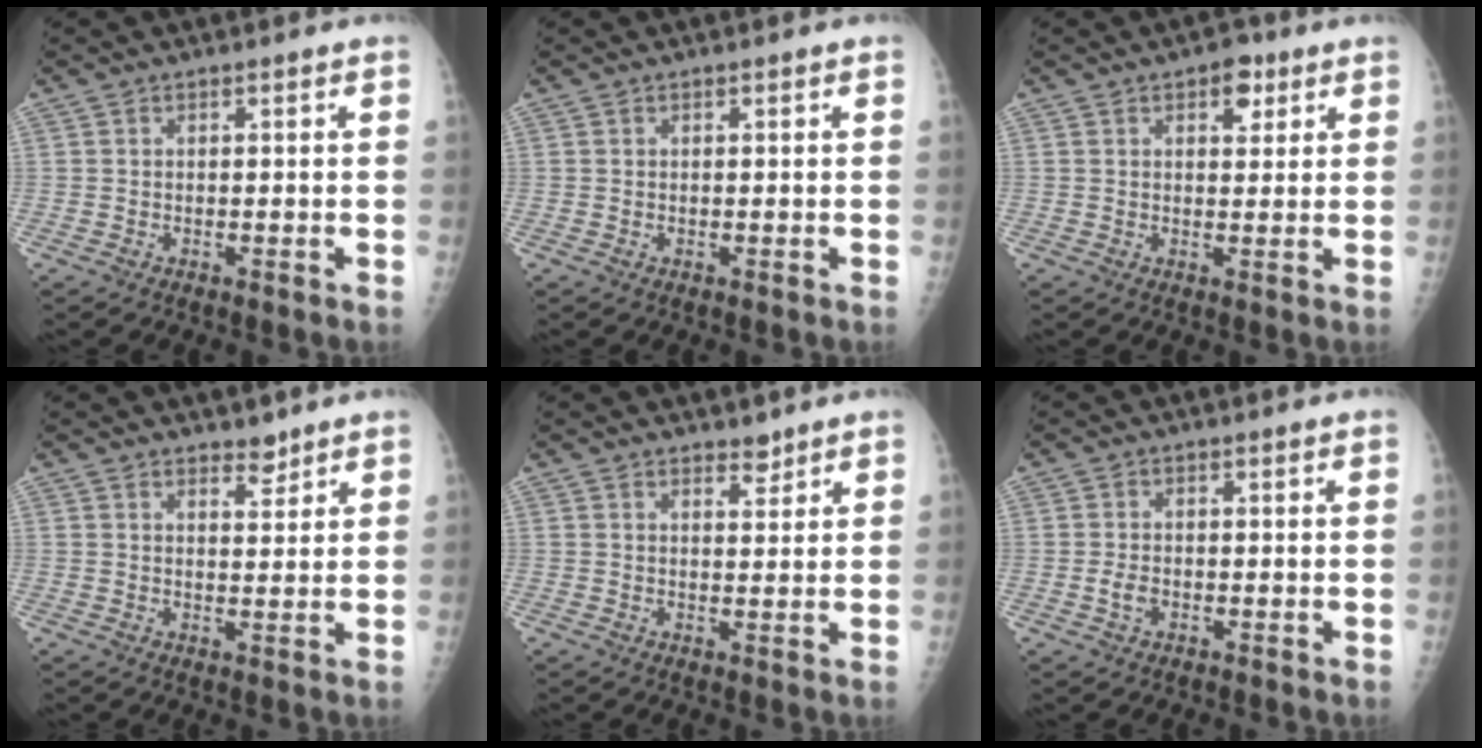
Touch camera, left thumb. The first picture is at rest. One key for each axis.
{"total": 0.0}
{"total": 4.5, "fx": 2.3, "fy": 2.6, "fz": 2.7, "tx": -0.013, "ty": -0.007, "tz": 0.027}
{"total": 2.8, "fx": 2.4, "fy": 1.2, "fz": 1.0, "tx": -0.001, "ty": -0.019, "tz": 0.037}
{"total": 2.4, "fx": 2.0, "fy": 1.0, "fz": 0.8, "tx": 0.002, "ty": -0.015, "tz": 0.030}
{"total": 2.2, "fx": -0.5, "fy": 1.5, "fz": 1.5, "tx": -0.023, "ty": 0.002, "tz": -0.011}